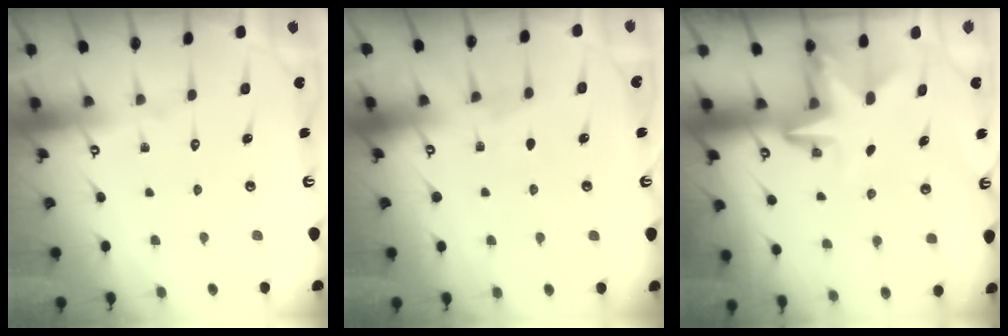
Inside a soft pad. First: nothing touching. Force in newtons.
{"total": 2.1, "press": 2.1, "slide": 0.3}
{"total": 3.5, "press": 3.5, "slide": 0.2}